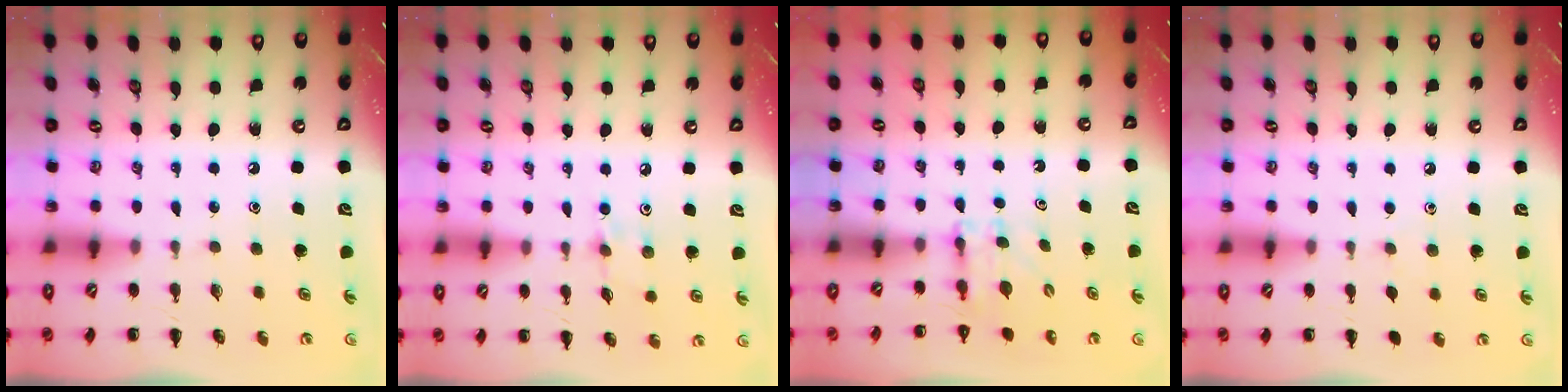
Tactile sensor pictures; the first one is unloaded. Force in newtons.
{"total": 5.3, "press": 5.1, "slide": 1.6}
{"total": 3.1, "press": 2.8, "slide": 1.2}
{"total": 2.9, "press": 2.7, "slide": 1.2}